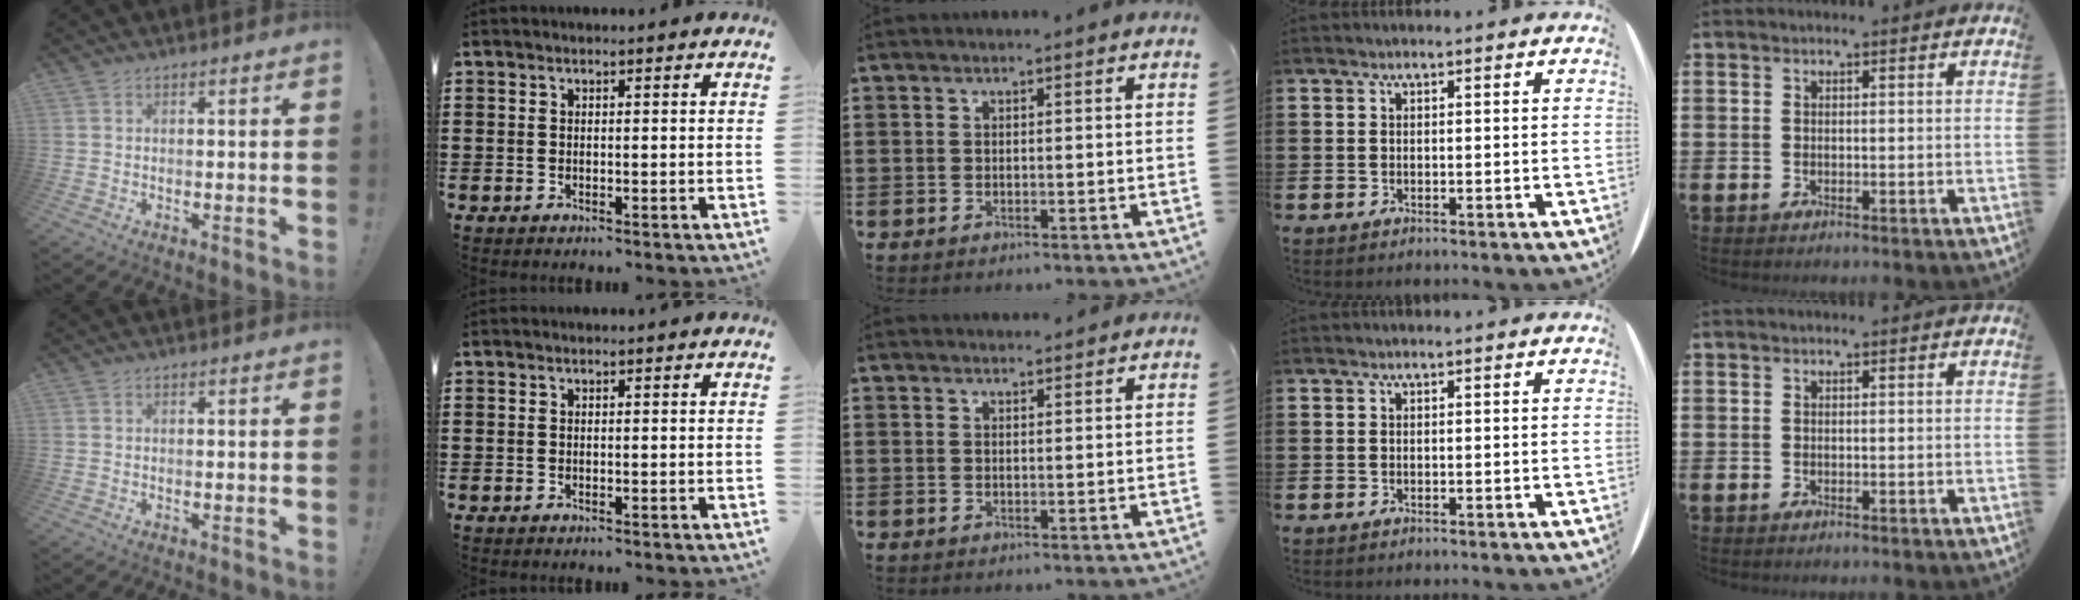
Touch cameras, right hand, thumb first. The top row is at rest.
{"middle": {"total": 1.1, "force": [1.0, 0.2, 0.0], "torque": [0.005, -0.002, 0.018]}}